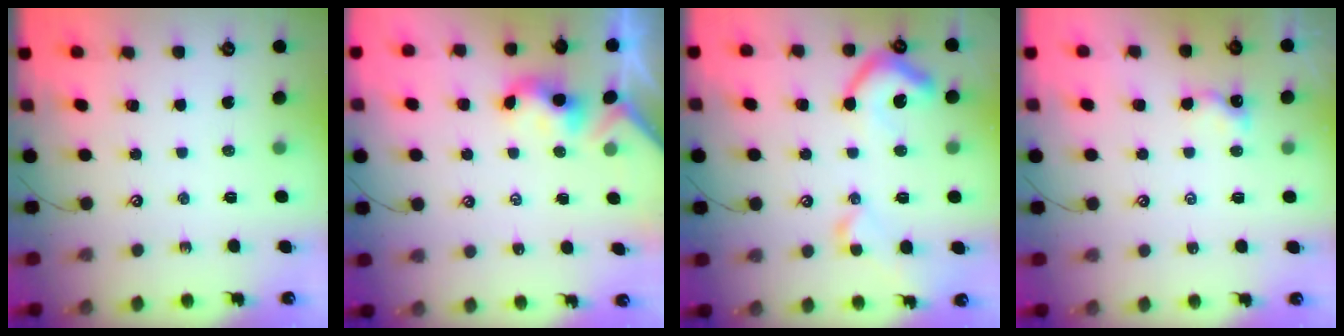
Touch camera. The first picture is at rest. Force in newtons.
{"total": 2.4, "press": 2.4, "slide": 0.2}
{"total": 9.8, "press": 9.6, "slide": 1.5}
{"total": 0.5, "press": 0.4, "slide": 0.3}